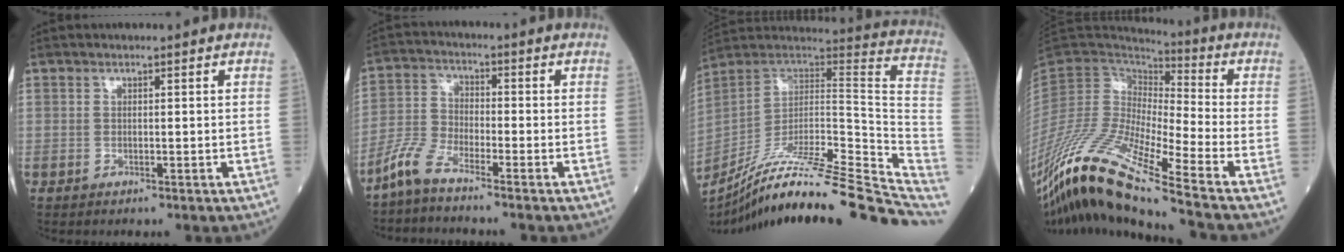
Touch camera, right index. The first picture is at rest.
{"total": 5.2, "force": [-4.5, 0.8, 2.4], "torque": [-0.058, -0.011, -0.104]}
{"total": 29.8, "force": [-24.4, 1.8, 16.9], "torque": [-0.155, -0.009, -0.366]}
{"total": 20.1, "force": [-14.2, 0.1, 14.2], "torque": [-0.303, -0.035, -0.274]}